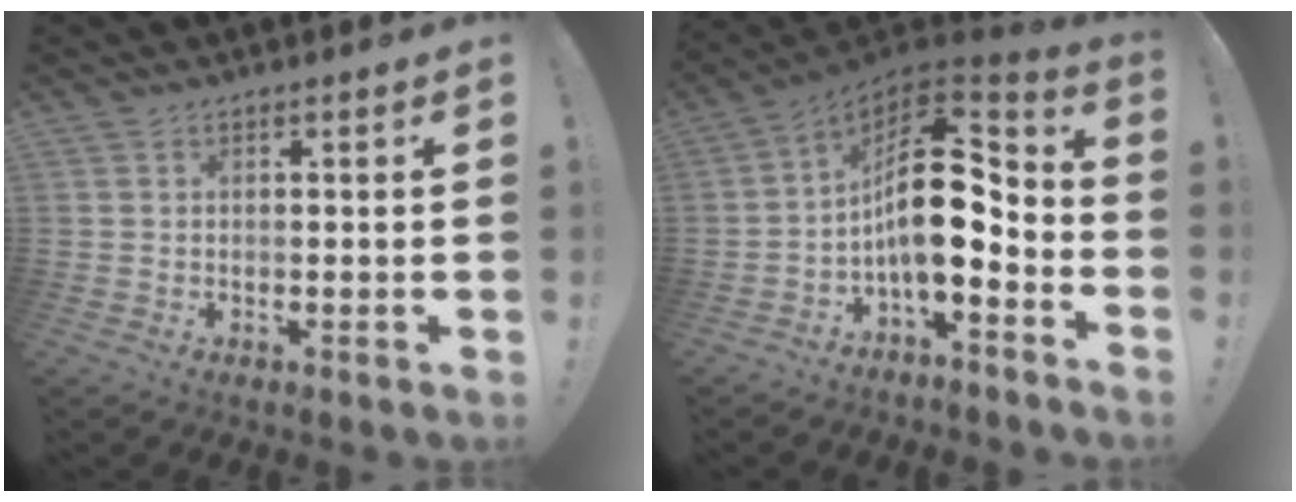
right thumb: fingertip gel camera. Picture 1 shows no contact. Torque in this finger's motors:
{"motor_torque": [1.97, 2.09, 1.43, -1.33, 0.16]}